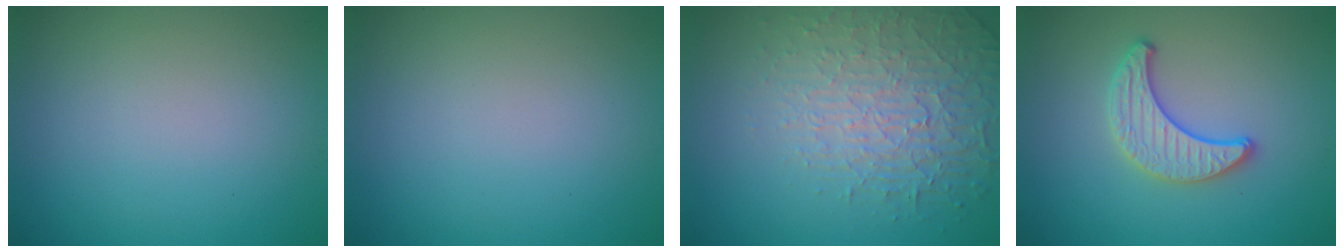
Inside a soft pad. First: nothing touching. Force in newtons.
{"total": 0.0}
{"total": 3.9, "press": 3.7, "slide": 1.2}
{"total": 3.0, "press": 2.8, "slide": 0.9}